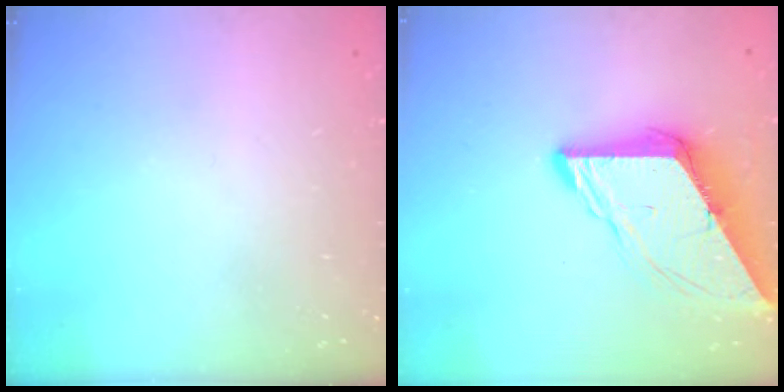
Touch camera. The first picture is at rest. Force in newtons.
{"total": 10.2, "press": 10.1, "slide": 1.2}